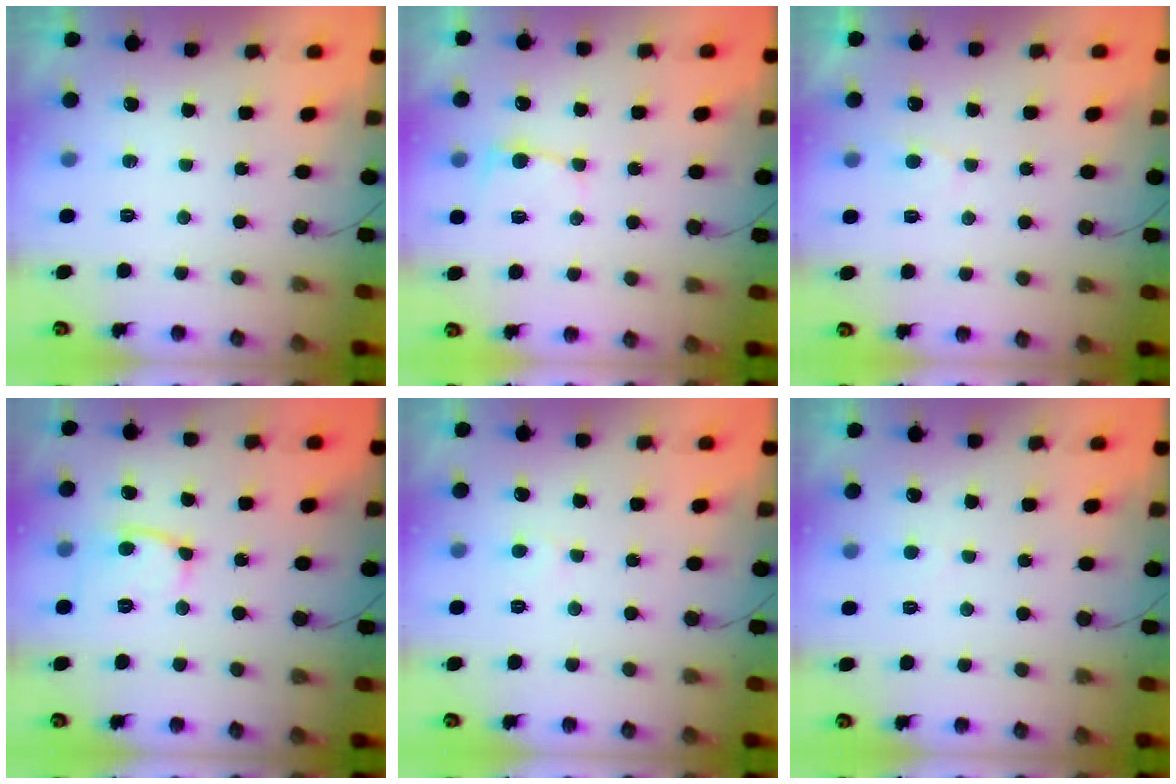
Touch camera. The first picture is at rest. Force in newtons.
{"total": 5.7, "press": 5.6, "slide": 0.7}
{"total": 4.7, "press": 4.7, "slide": 0.6}
{"total": 11.1, "press": 11.0, "slide": 1.3}
{"total": 3.6, "press": 3.6, "slide": 0.3}
{"total": 2.5, "press": 2.5, "slide": 0.2}